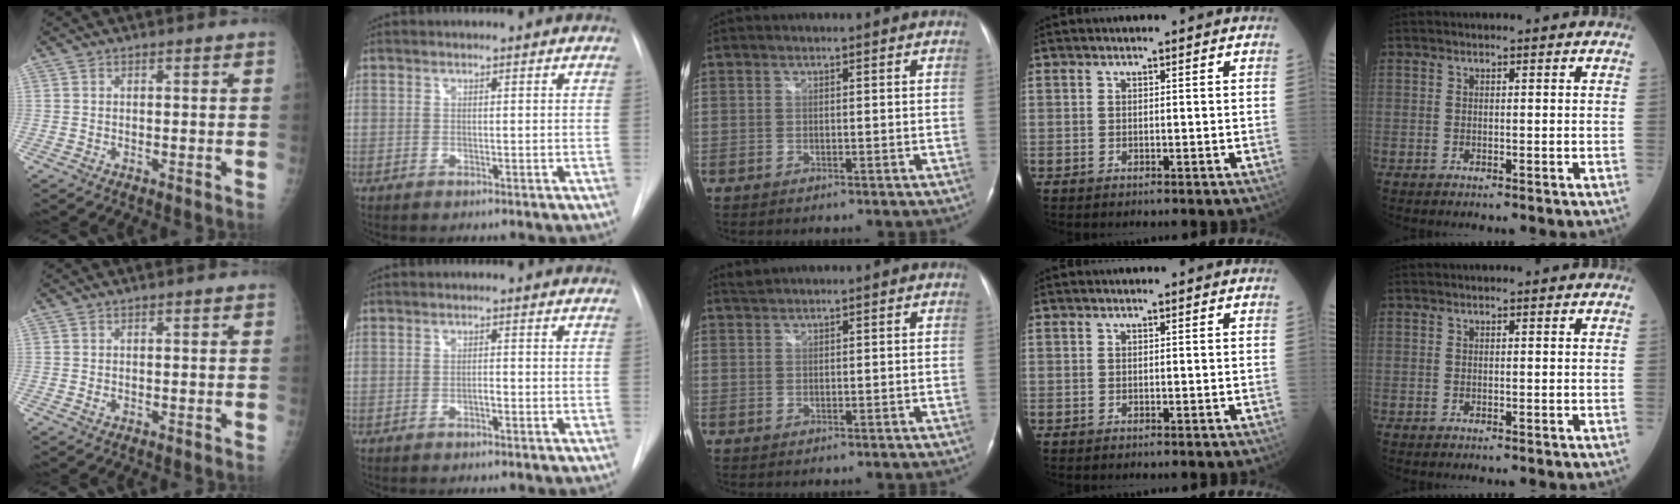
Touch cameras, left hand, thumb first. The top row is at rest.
{"thumb": {"total": 0.7, "force": [0.1, 0.5, 0.6], "torque": [-0.005, 0.000, 0.003]}, "index": {"total": 0.7, "force": [-0.4, 0.2, 0.6], "torque": [-0.009, 0.002, -0.008]}, "middle": {"total": 1.0, "force": [0.9, -0.2, 0.0], "torque": [-0.006, 0.010, 0.025]}}